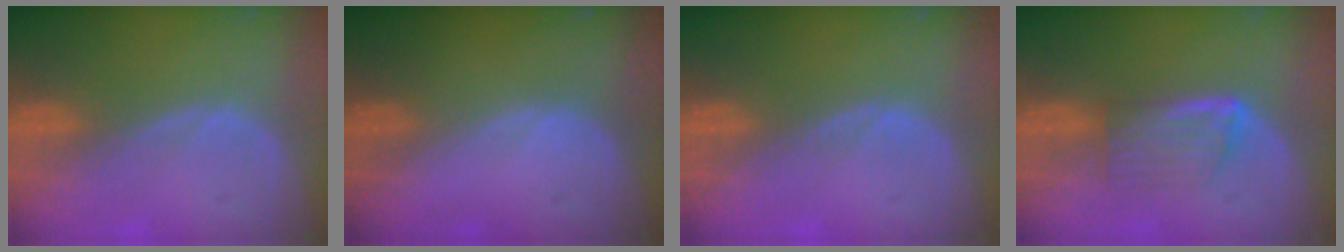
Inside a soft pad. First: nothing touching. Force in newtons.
{"total": 0.6, "press": 0.1, "slide": 0.6}
{"total": 0.7, "press": 0.6, "slide": 0.4}
{"total": 5.8, "press": 5.4, "slide": 2.0}